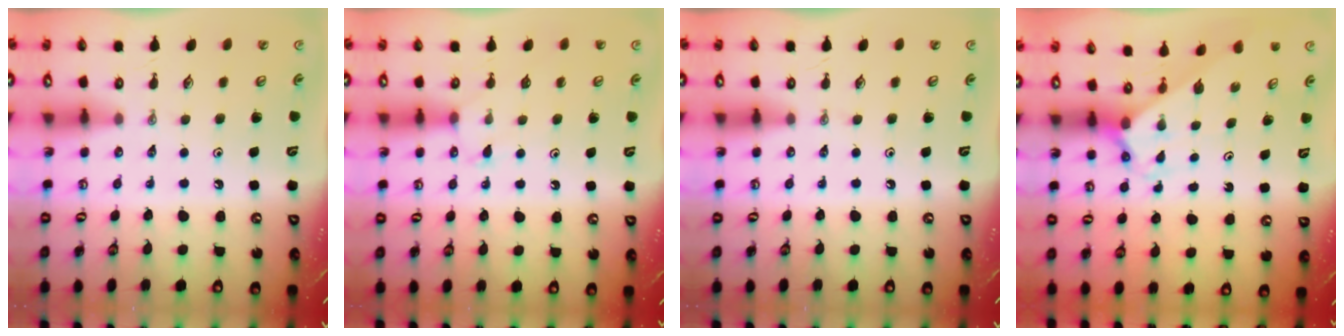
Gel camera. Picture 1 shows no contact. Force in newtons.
{"total": 7.0, "press": 7.0, "slide": 0.6}
{"total": 0.0}
{"total": 2.0, "press": 2.0, "slide": 0.1}